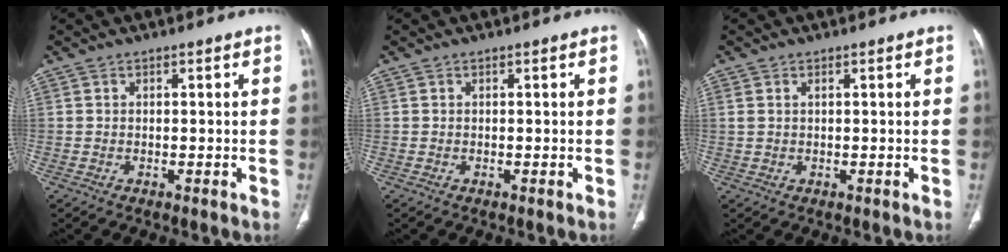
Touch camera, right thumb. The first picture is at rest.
{"total": 0.0}
{"total": 1.4, "force": [0.6, 0.7, 1.0], "torque": [-0.032, 0.010, 0.021]}